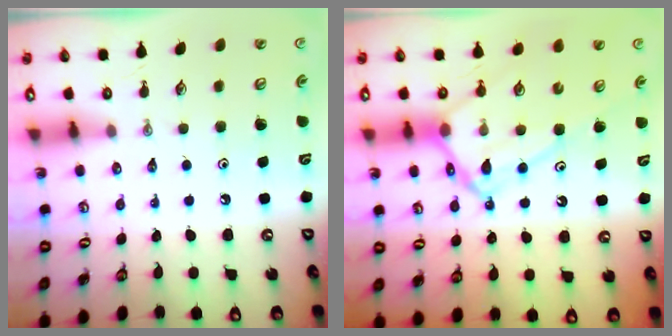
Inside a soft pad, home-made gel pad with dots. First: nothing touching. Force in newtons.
{"total": 13.9, "press": 13.9, "slide": 1.4}